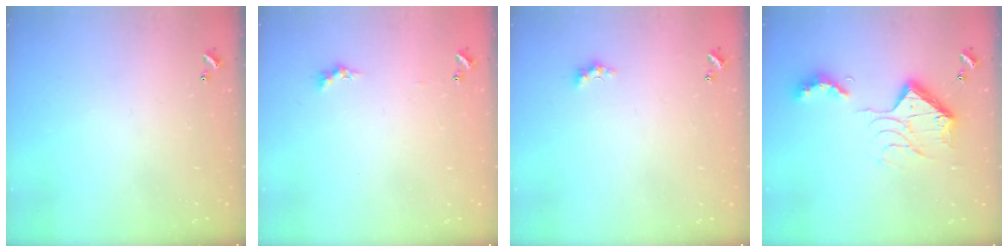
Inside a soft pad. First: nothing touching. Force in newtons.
{"total": 0.0}
{"total": 1.6, "press": 1.5, "slide": 0.5}
{"total": 16.2, "press": 16.1, "slide": 1.2}